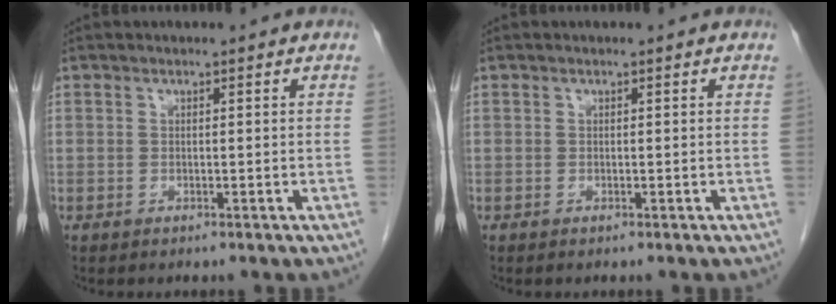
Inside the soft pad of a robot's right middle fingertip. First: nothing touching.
{"total": 0.0}